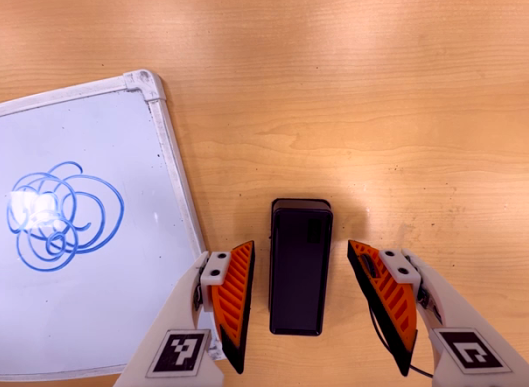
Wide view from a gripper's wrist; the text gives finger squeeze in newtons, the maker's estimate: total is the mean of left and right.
{"total": 0.0}